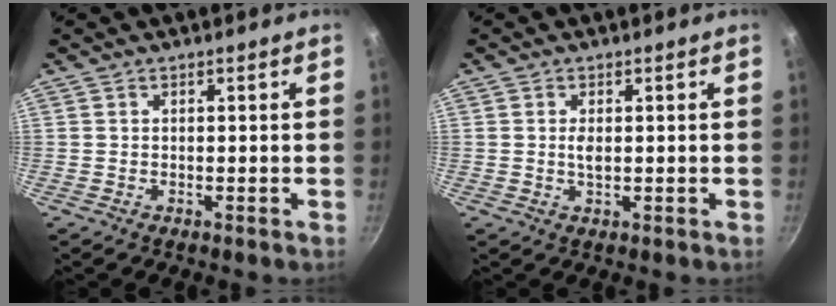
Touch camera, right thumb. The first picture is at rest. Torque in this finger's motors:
{"motor_torque": [0.61, 0.28, 0.36, -0.08, 0.04]}